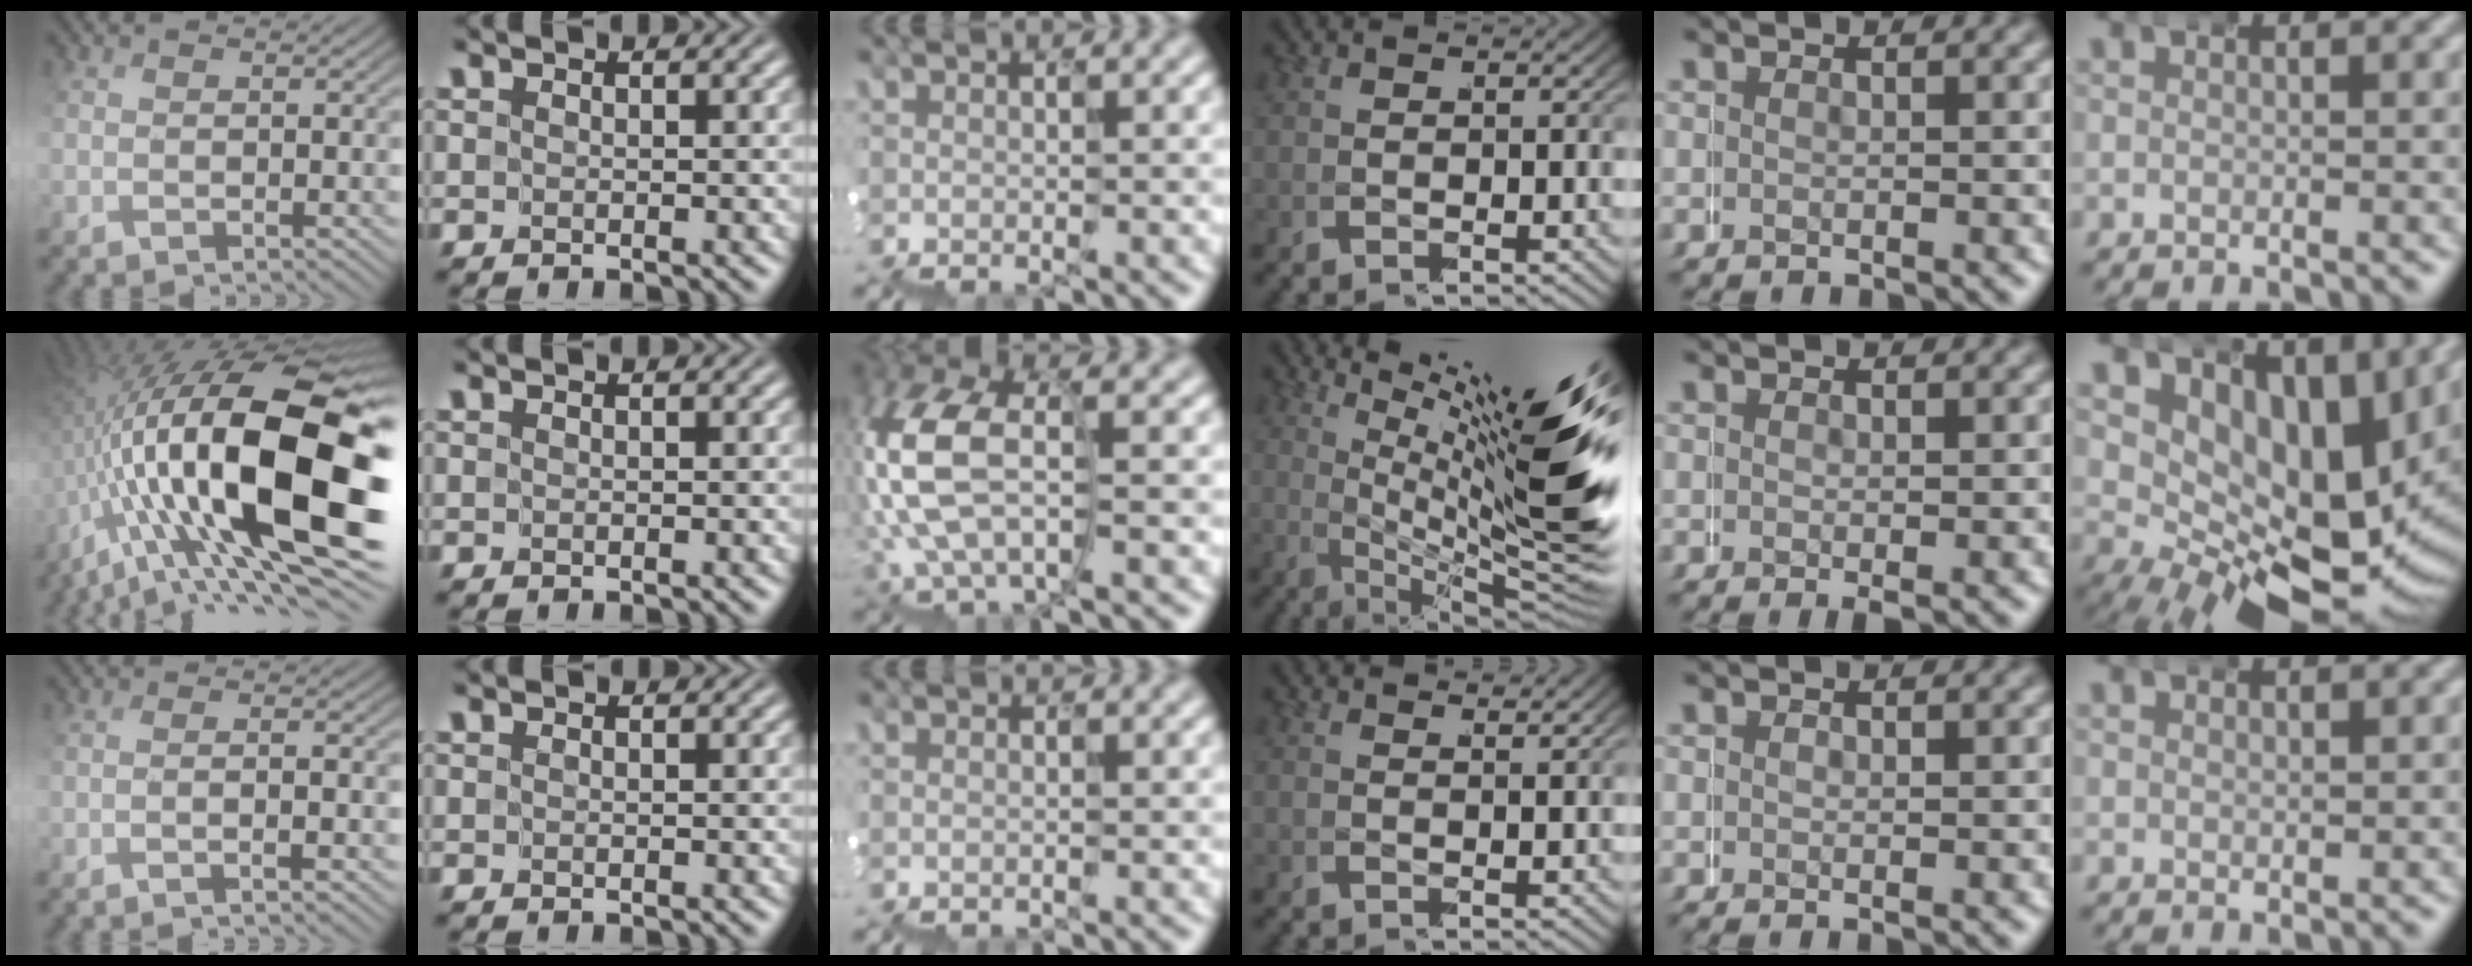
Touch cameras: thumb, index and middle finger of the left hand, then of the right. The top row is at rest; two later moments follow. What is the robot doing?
{"motion": "wrap", "object": "duck tape"}